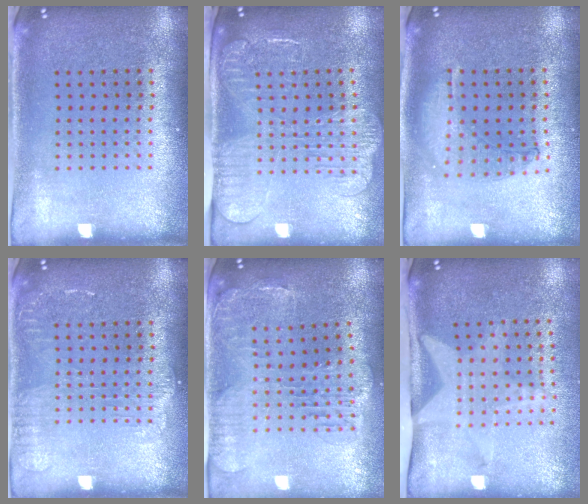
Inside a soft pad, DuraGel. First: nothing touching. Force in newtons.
{"total": 2.5, "press": 2.1, "slide": 1.4}
{"total": 1.0, "press": 1.0, "slide": 0.1}
{"total": 1.6, "press": 1.5, "slide": 0.3}
{"total": 1.5, "press": 1.4, "slide": 0.4}
{"total": 2.0, "press": 1.5, "slide": 1.4}